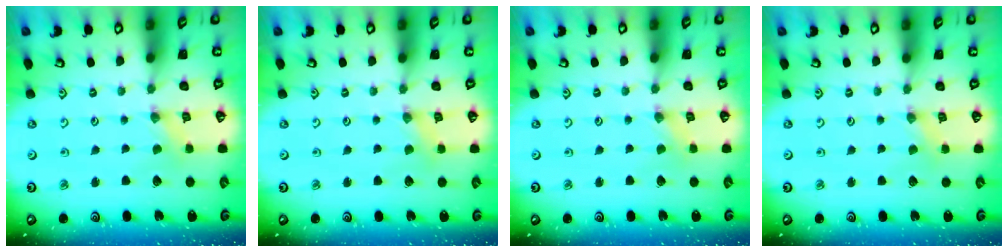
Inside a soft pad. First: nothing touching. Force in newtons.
{"total": 1.6, "press": 1.6, "slide": 0.3}
{"total": 0.0}
{"total": 0.7, "press": 0.7, "slide": 0.2}